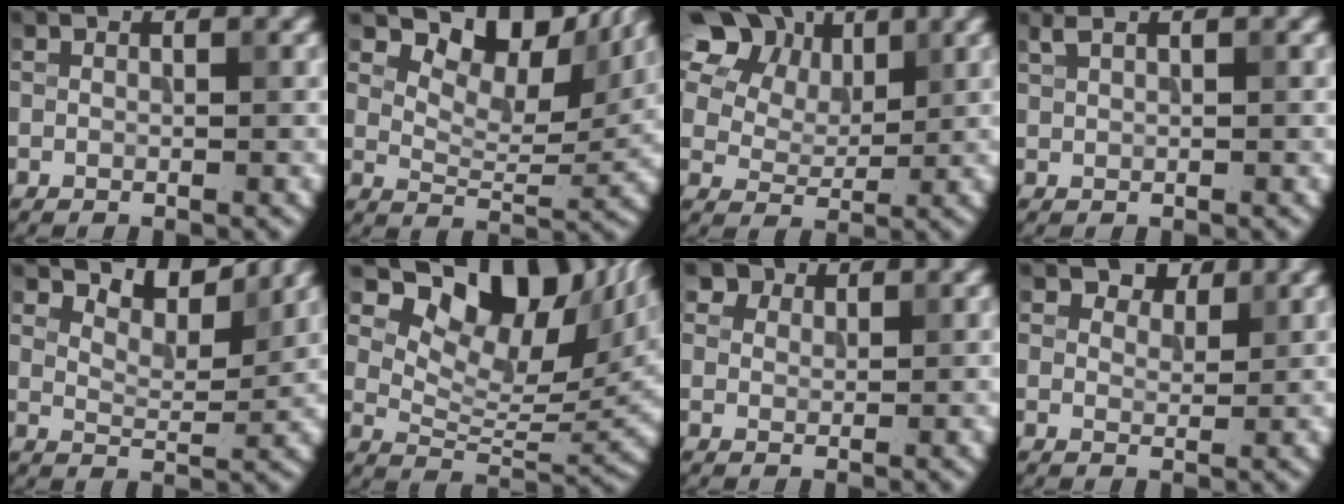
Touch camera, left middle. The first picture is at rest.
{"total": 8.4, "force": [5.8, 3.8, 4.8], "torque": [-0.069, -0.005, 0.093]}
{"total": 15.7, "force": [8.7, 10.5, 7.9], "torque": [-0.183, 0.048, 0.165]}
{"total": 1.1, "force": [0.8, 0.3, 0.7], "torque": [-0.018, 0.001, 0.019]}
{"total": 4.7, "force": [4.4, 0.9, 1.6], "torque": [-0.040, -0.003, 0.061]}
{"total": 11.9, "force": [7.2, 5.8, 7.6], "torque": [-0.107, 0.001, 0.125]}
{"total": 3.2, "force": [2.3, 2.0, 1.1], "torque": [-0.033, 0.000, 0.037]}
{"total": 2.4, "force": [1.9, 1.2, 0.8], "torque": [-0.015, -0.007, 0.028]}